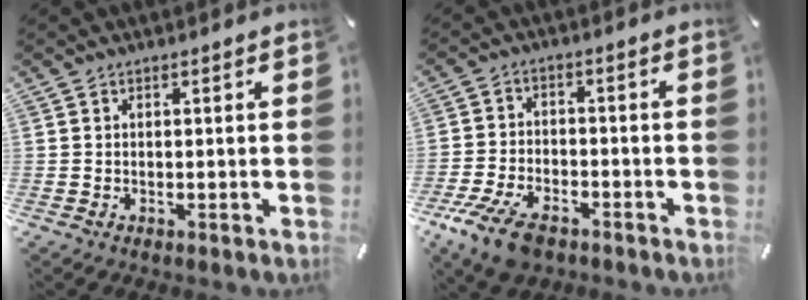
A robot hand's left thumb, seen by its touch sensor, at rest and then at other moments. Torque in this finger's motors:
{"motor_torque": [-0.38, 1.30, 0.26, 0.07, 0.17]}